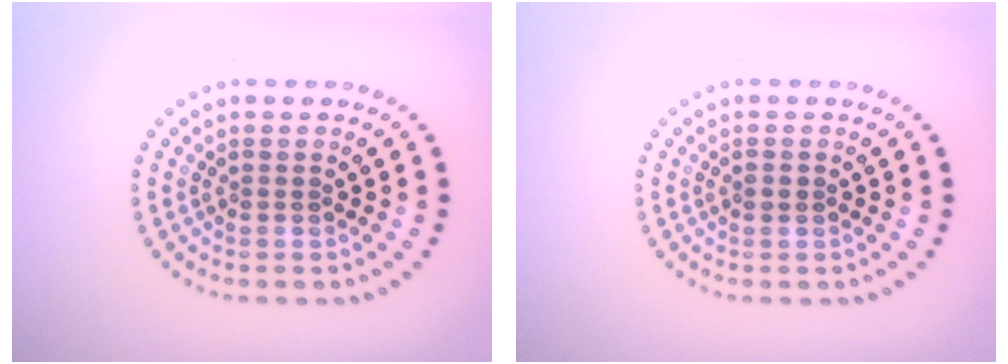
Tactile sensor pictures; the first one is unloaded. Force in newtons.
{"total": 1.0, "press": 0.9, "slide": 0.2}